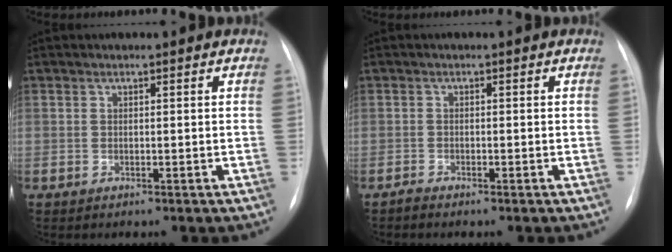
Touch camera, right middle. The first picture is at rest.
{"total": 0.8, "force": [-0.7, -0.1, 0.2], "torque": [-0.010, -0.004, -0.013]}